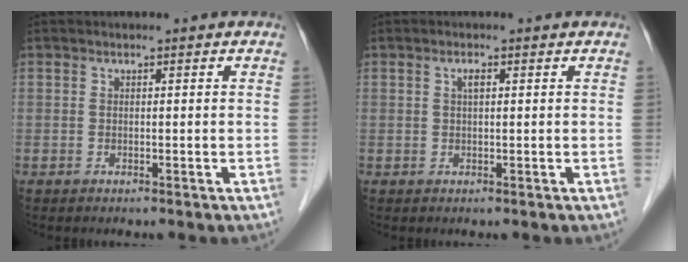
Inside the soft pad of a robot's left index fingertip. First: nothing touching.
{"total": 1.2, "force": [0.4, 0.4, 1.1], "torque": [-0.020, 0.004, 0.005]}